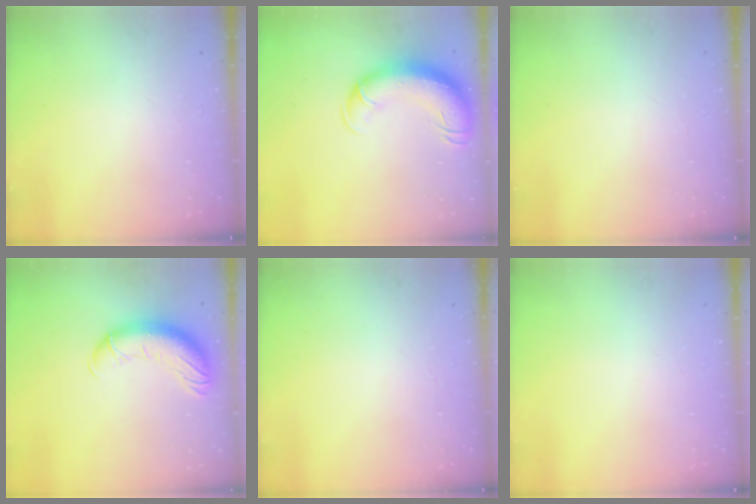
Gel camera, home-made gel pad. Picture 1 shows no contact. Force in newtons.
{"total": 15.1, "press": 14.7, "slide": 3.6}
{"total": 0.0}
{"total": 14.8, "press": 14.3, "slide": 3.6}
{"total": 0.0}
{"total": 0.0}